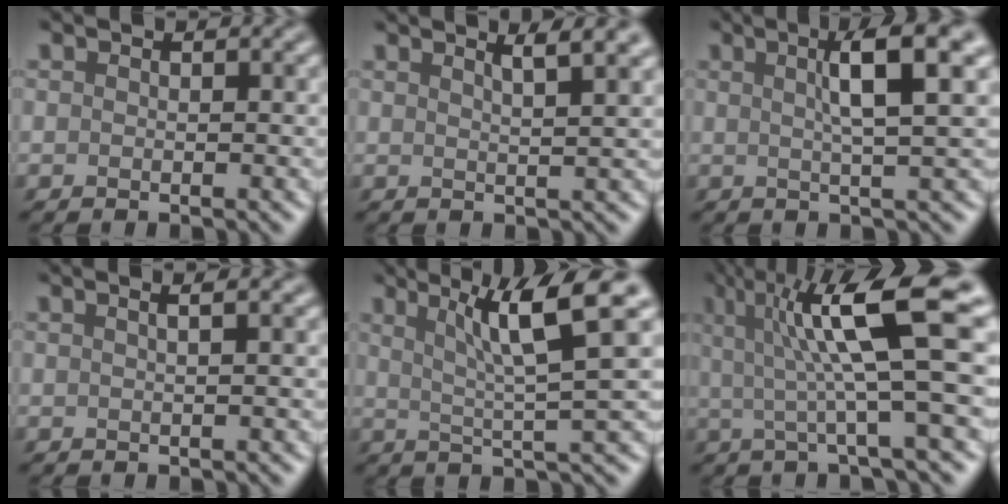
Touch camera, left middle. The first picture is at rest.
{"total": 4.1, "force": [2.6, 1.1, 2.9], "torque": [-0.016, 0.023, 0.010]}
{"total": 5.8, "force": [1.9, 1.0, 5.4], "torque": [-0.078, 0.014, 0.024]}
{"total": 3.7, "force": [1.7, 1.8, 2.7], "torque": [-0.011, 0.028, -0.014]}
{"total": 7.8, "force": [3.3, 1.0, 7.0], "torque": [-0.107, 0.016, 0.056]}
{"total": 9.7, "force": [2.3, 1.8, 9.3], "torque": [-0.141, 0.008, 0.033]}